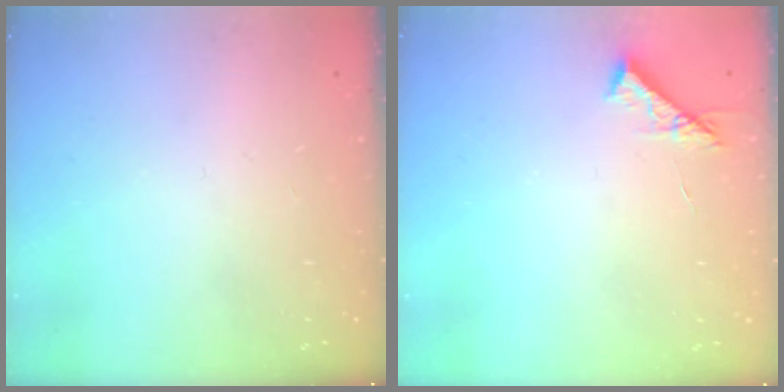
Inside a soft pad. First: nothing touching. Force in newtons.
{"total": 6.0, "press": 6.0, "slide": 0.5}